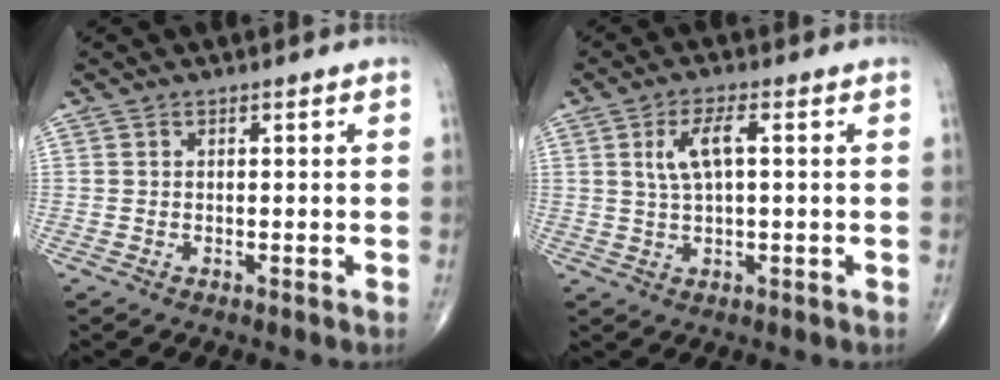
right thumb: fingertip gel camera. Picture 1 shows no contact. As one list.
[{"total": 5.6, "force": [1.3, 1.7, 5.1], "torque": [-0.113, 0.008, 0.026]}]